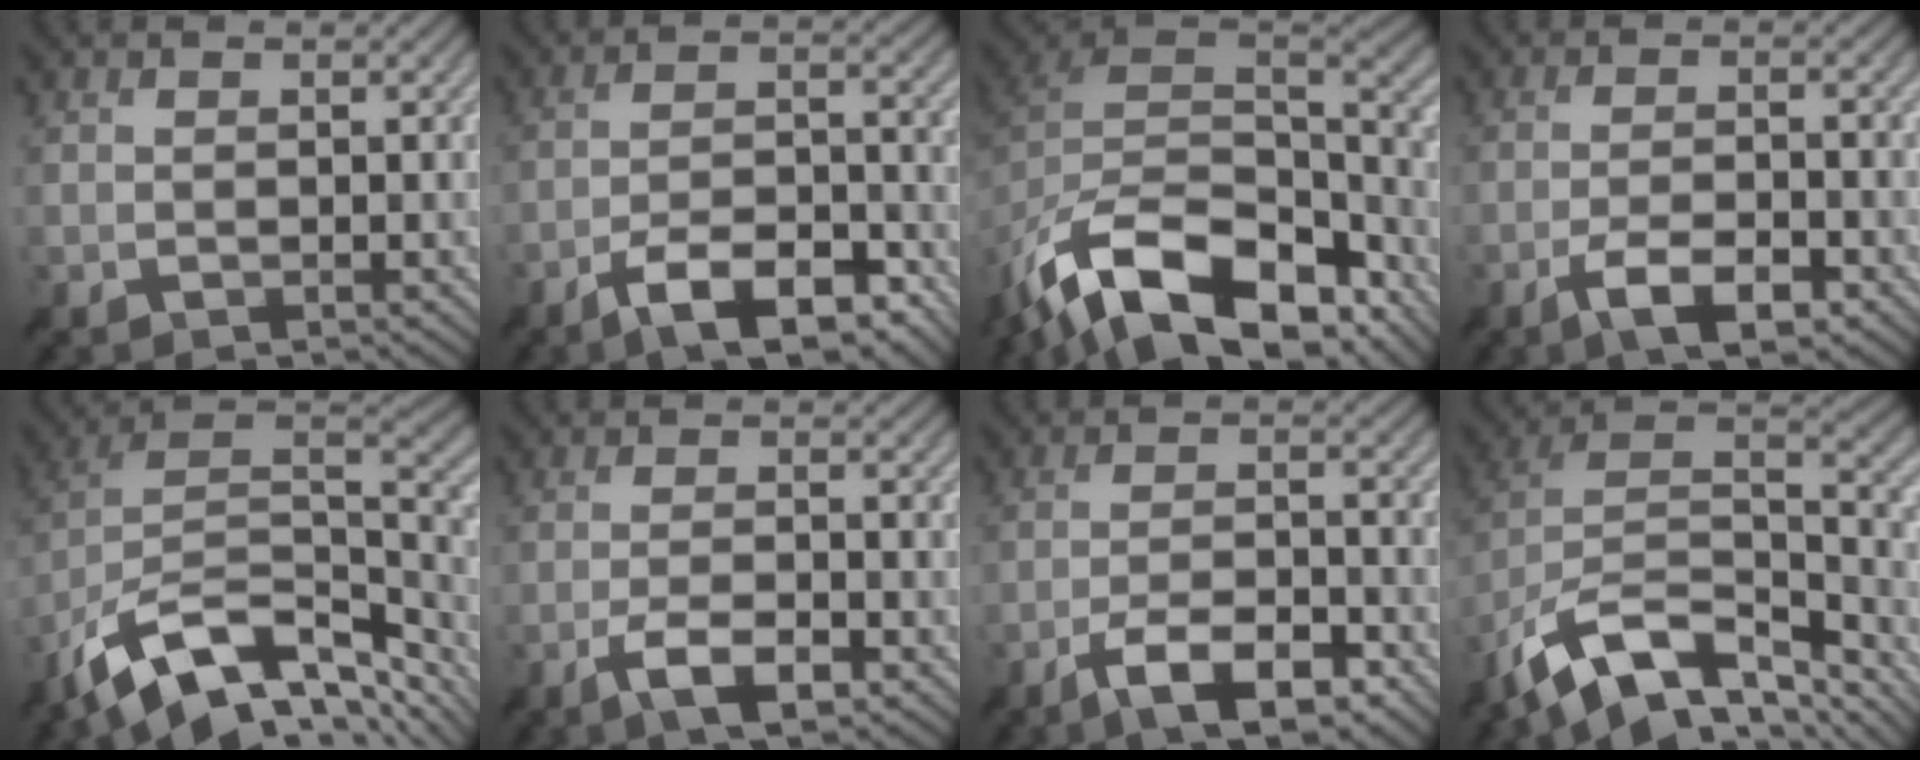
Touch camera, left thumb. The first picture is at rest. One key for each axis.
{"total": 10.7, "fx": -7.1, "fy": 3.3, "fz": 7.3, "tx": -0.122, "ty": 0.006, "tz": -0.127}
{"total": 16.9, "fx": -10.7, "fy": 9.0, "fz": 9.4, "tx": -0.221, "ty": -0.045, "tz": -0.160}
{"total": 5.9, "fx": -3.3, "fy": 1.6, "fz": 4.6, "tx": -0.088, "ty": 0.005, "tz": -0.057}
{"total": 15.3, "fx": -7.4, "fy": 8.0, "fz": 10.7, "tx": -0.240, "ty": -0.016, "tz": -0.124}
{"total": 5.1, "fx": -2.7, "fy": 1.4, "fz": 4.1, "tx": -0.083, "ty": 0.004, "tz": -0.049}
{"total": 8.2, "fx": -5.2, "fy": 2.5, "fz": 5.9, "tx": -0.103, "ty": 0.005, "tz": -0.092}
{"total": 14.6, "fx": -8.3, "fy": 7.5, "fz": 9.4, "tx": -0.223, "ty": -0.007, "tz": -0.139}